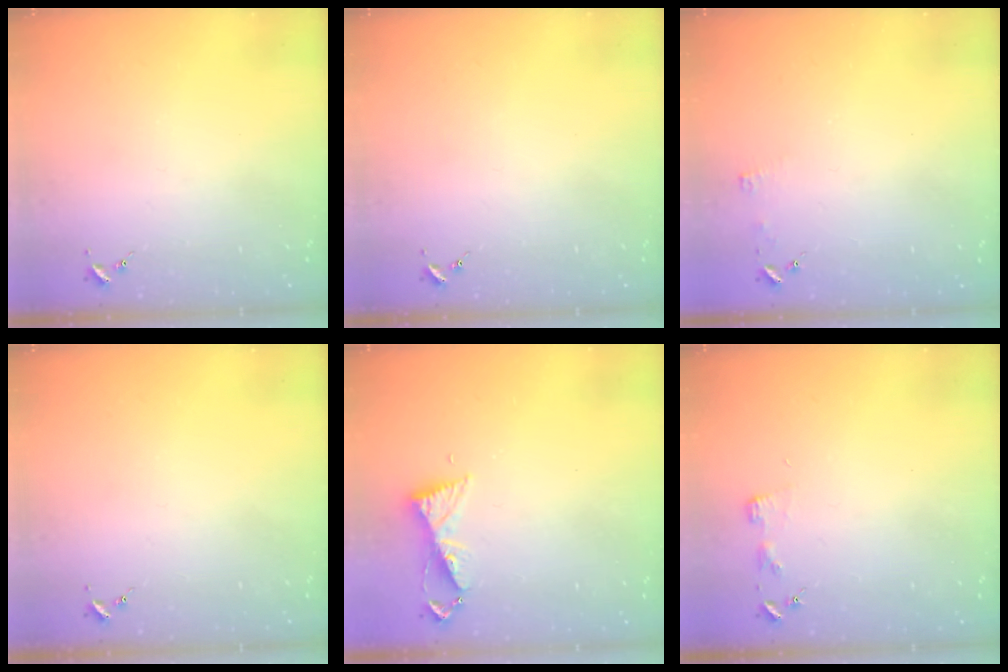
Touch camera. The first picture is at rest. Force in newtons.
{"total": 0.0}
{"total": 3.4, "press": 3.3, "slide": 0.3}
{"total": 0.0}
{"total": 6.0, "press": 5.9, "slide": 0.7}
{"total": 2.9, "press": 2.9, "slide": 0.3}